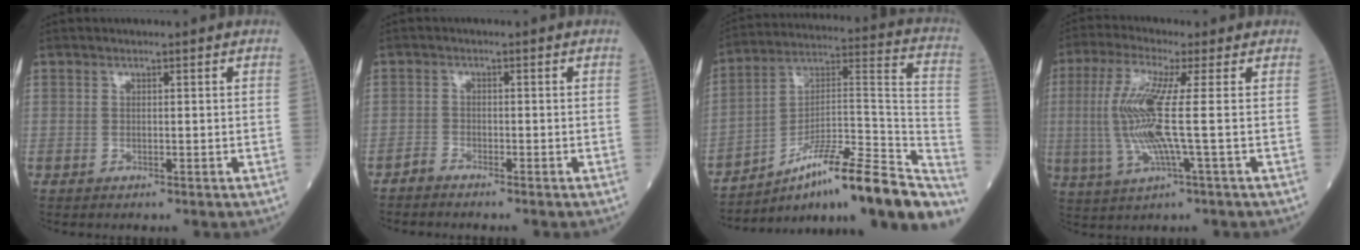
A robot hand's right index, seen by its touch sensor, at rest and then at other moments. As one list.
[{"total": 1.3, "force": [-1.3, 0.2, 0.0], "torque": [-0.001, 0.000, -0.027]}, {"total": 24.9, "force": [-17.4, 3.8, 17.3], "torque": [-0.168, 0.039, -0.268]}, {"total": 10.6, "force": [0.1, -0.2, 10.6], "torque": [-0.239, -0.004, -0.004]}]